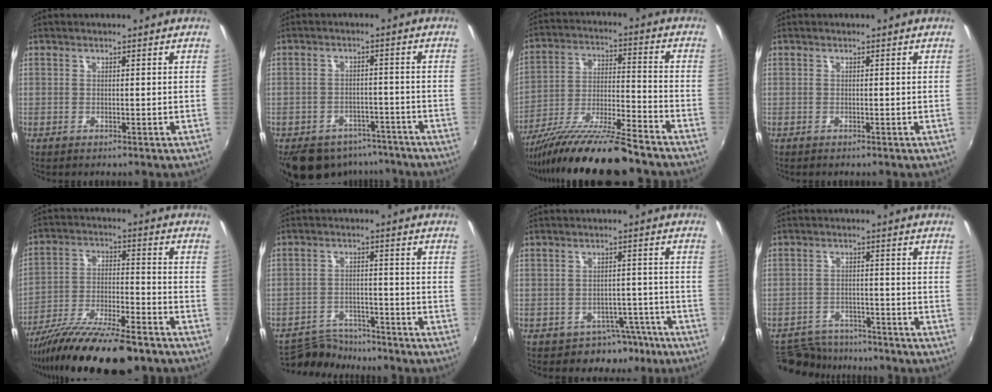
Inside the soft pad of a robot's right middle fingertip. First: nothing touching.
{"total": 14.1, "force": [-10.7, 7.8, 5.0], "torque": [-0.116, 0.009, -0.133]}
{"total": 17.2, "force": [-14.1, 0.8, 9.9], "torque": [-0.197, -0.032, -0.248]}
{"total": 0.0}
{"total": 18.2, "force": [-14.3, 3.3, 10.7], "torque": [-0.205, -0.045, -0.243]}
{"total": 8.6, "force": [-8.2, 2.4, 1.4], "torque": [-0.051, 0.006, -0.133]}
{"total": 6.3, "force": [-4.5, 4.3, 1.2], "torque": [-0.019, 0.029, -0.047]}
{"total": 11.0, "force": [-9.9, 3.9, 2.6], "torque": [-0.074, 0.005, -0.154]}